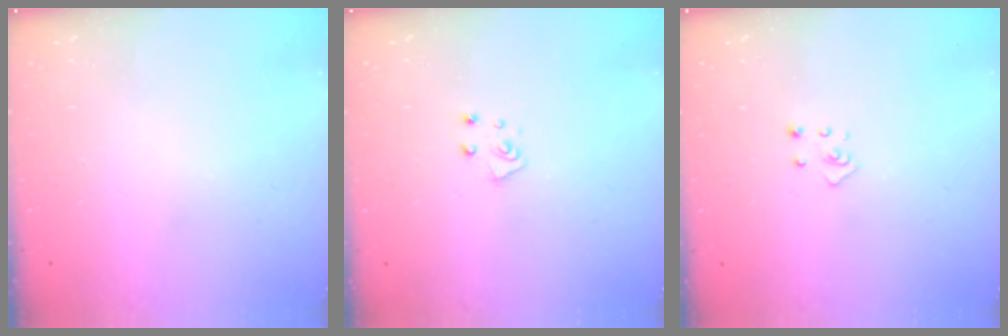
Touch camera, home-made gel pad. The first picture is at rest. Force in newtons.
{"total": 6.4, "press": 6.4, "slide": 0.6}
{"total": 2.5, "press": 2.4, "slide": 0.3}